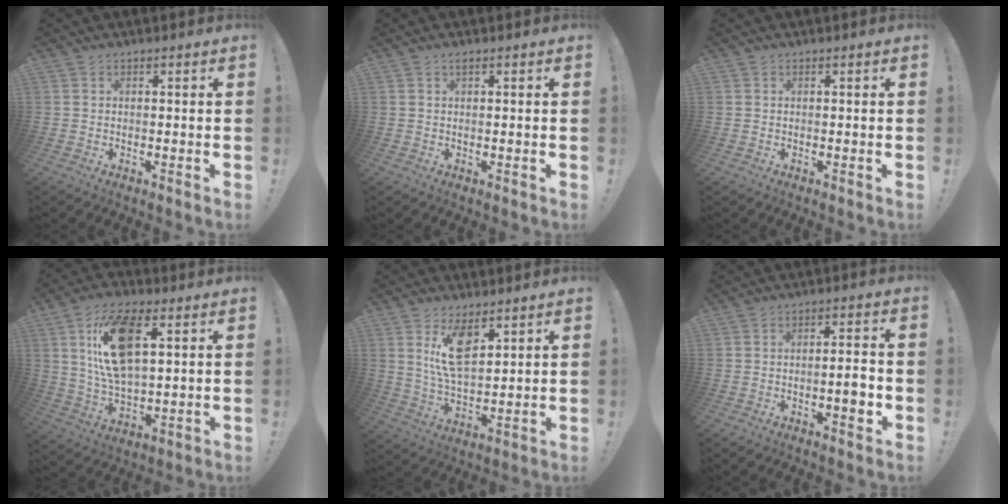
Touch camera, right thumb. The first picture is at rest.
{"total": 1.1, "force": [0.5, 0.1, 1.0], "torque": [-0.020, 0.001, 0.008]}
{"total": 0.0}
{"total": 17.0, "force": [5.8, 8.5, 13.5], "torque": [-0.250, -0.007, 0.096]}
{"total": 11.7, "force": [5.9, 5.6, 8.4], "torque": [-0.141, -0.027, 0.106]}
{"total": 5.4, "force": [-1.7, 1.6, 4.8], "torque": [-0.057, 0.004, -0.029]}